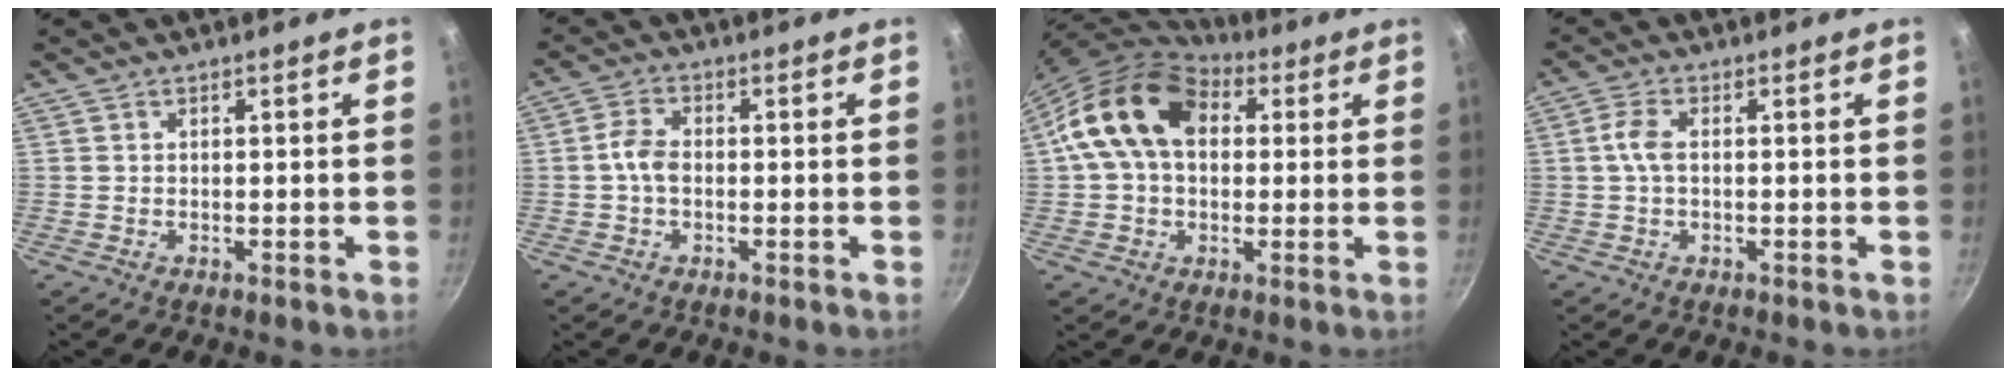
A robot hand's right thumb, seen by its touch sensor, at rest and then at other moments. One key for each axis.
{"total": 4.1, "fx": -0.4, "fy": 2.6, "fz": 3.1, "tx": -0.062, "ty": 0.015, "tz": -0.013}
{"total": 16.2, "fx": 3.5, "fy": 11.3, "fz": 11.0, "tx": -0.174, "ty": 0.026, "tz": 0.044}
{"total": 3.7, "fx": 0.2, "fy": 2.0, "fz": 3.2, "tx": -0.075, "ty": 0.009, "tz": -0.001}